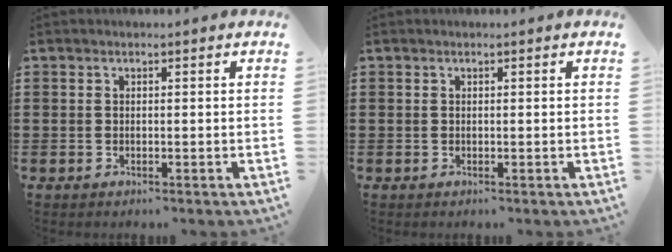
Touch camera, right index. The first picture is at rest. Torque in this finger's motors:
{"motor_torque": [0.05, 1.03, 0.01, 0.00]}